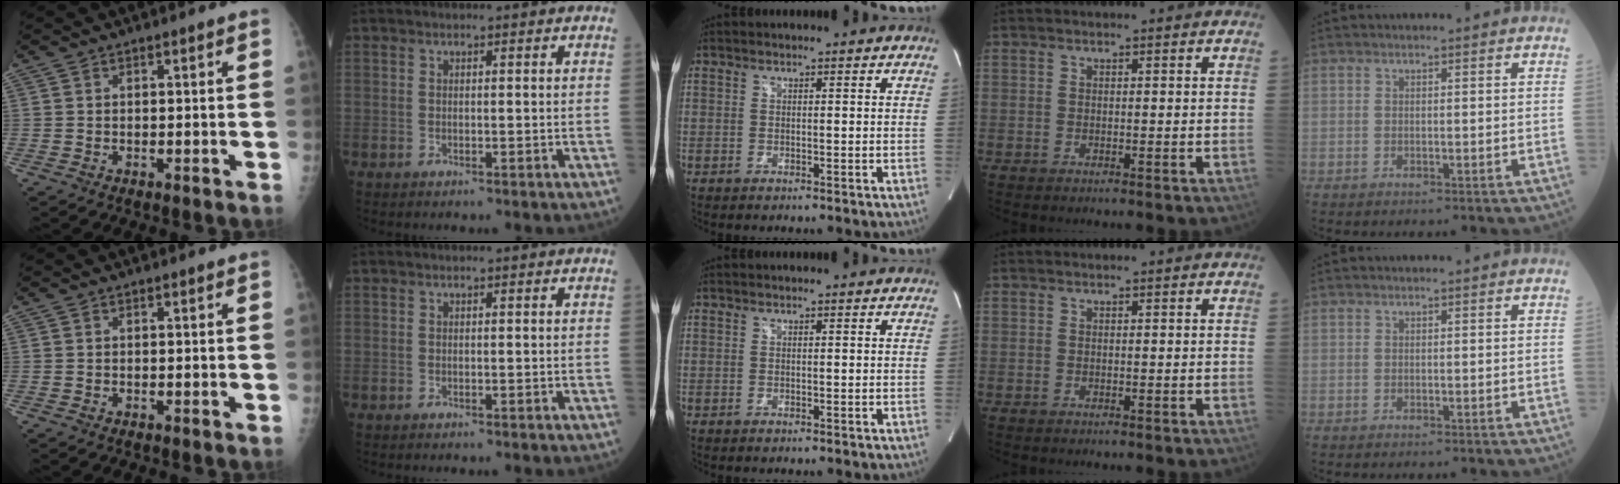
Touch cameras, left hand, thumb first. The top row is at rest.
{}